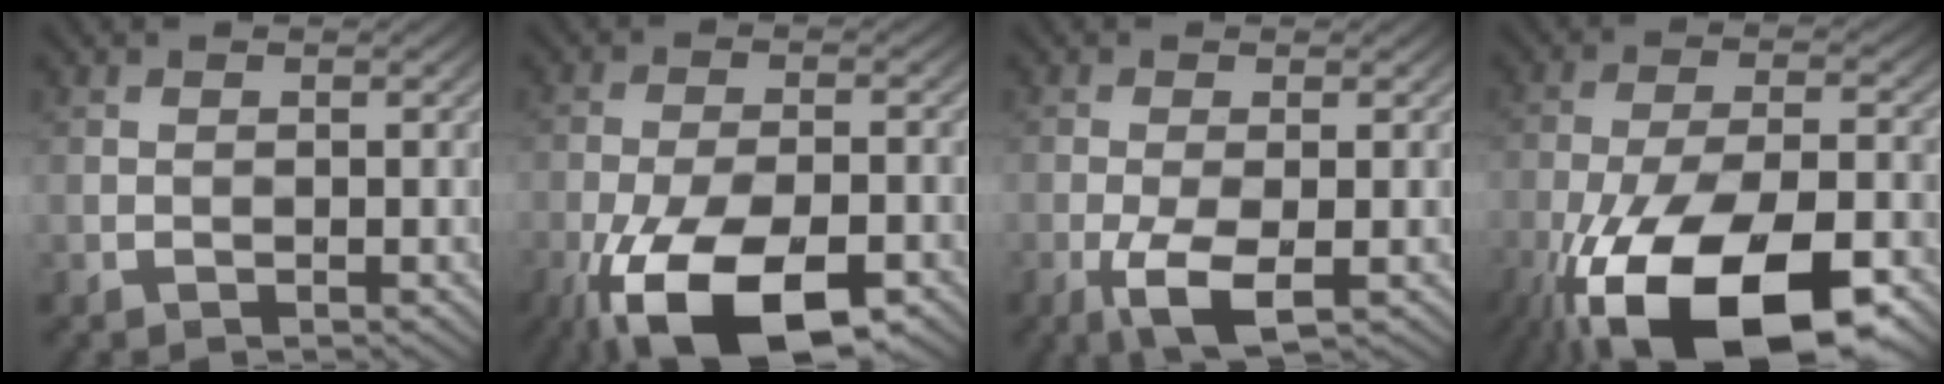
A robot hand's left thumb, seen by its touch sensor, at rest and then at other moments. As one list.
[{"total": 16.2, "force": [-9.6, 6.8, 11.1], "torque": [-0.205, -0.042, -0.150]}, {"total": 5.0, "force": [-2.0, 1.5, 4.3], "torque": [-0.092, -0.003, -0.042]}, {"total": 20.3, "force": [-11.4, 8.3, 14.6], "torque": [-0.262, -0.044, -0.182]}]